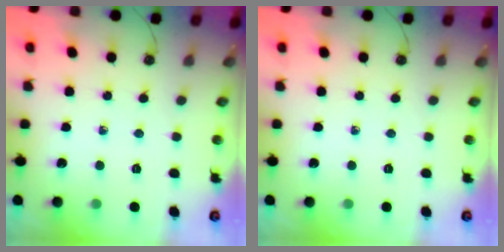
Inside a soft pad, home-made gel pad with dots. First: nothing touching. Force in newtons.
{"total": 0.0}